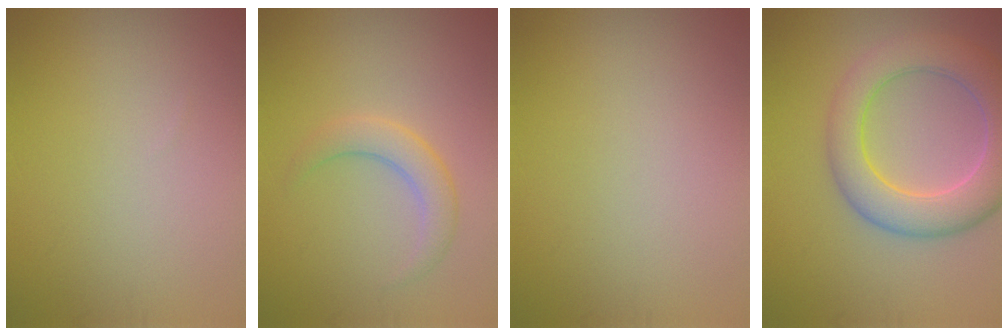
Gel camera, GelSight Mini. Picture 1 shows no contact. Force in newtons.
{"total": 2.7, "press": 2.7, "slide": 0.1}
{"total": 0.0}
{"total": 7.6, "press": 7.6, "slide": 0.6}